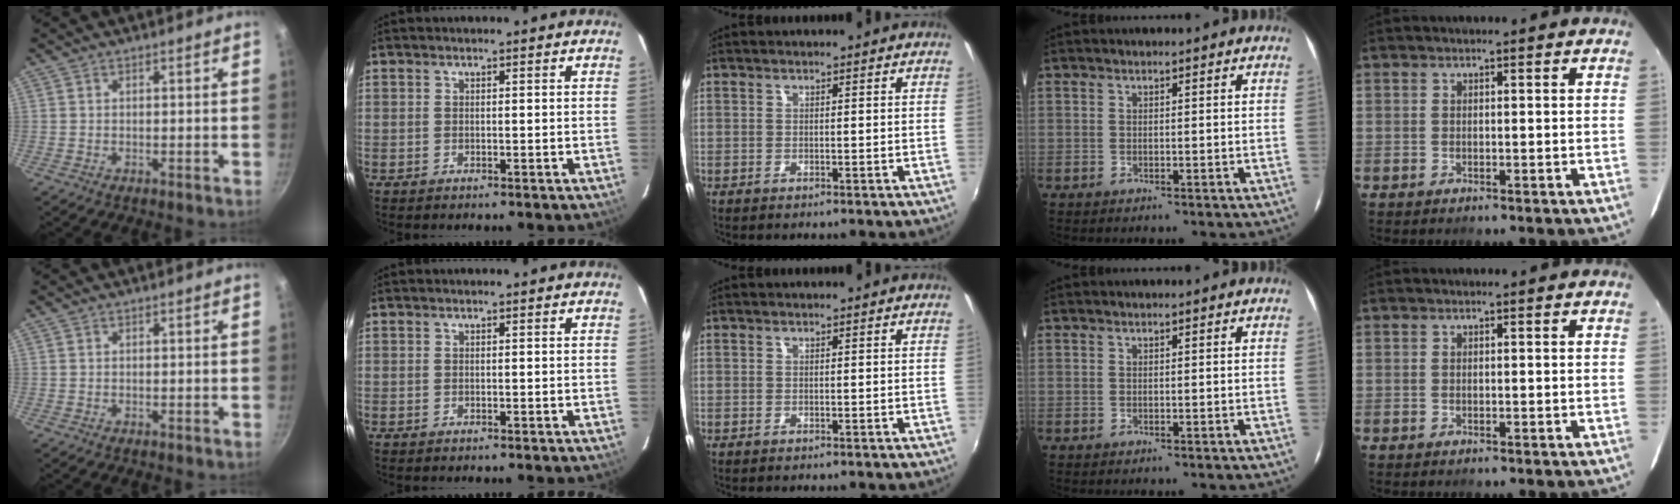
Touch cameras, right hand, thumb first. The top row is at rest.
{}